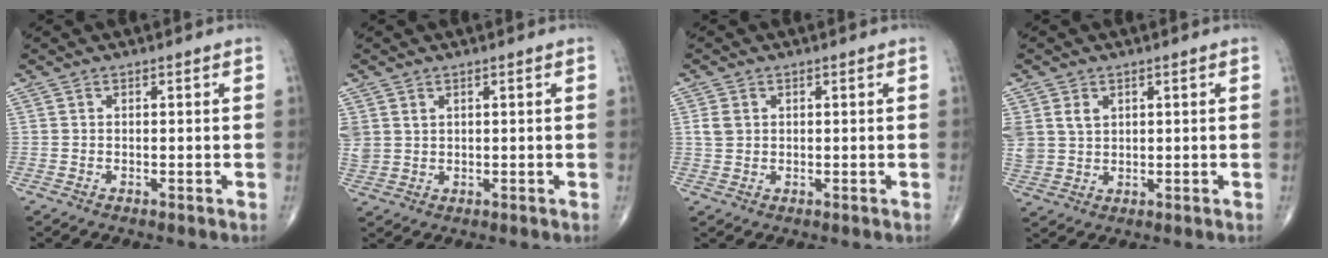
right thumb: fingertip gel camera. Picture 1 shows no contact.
{"total": 5.2, "force": [1.8, 4.3, 2.3], "torque": [-0.063, 0.001, 0.048]}
{"total": 2.6, "force": [0.6, 2.1, 1.5], "torque": [-0.026, 0.002, 0.016]}
{"total": 7.4, "force": [2.4, 5.8, 3.9], "torque": [-0.087, -0.001, 0.060]}